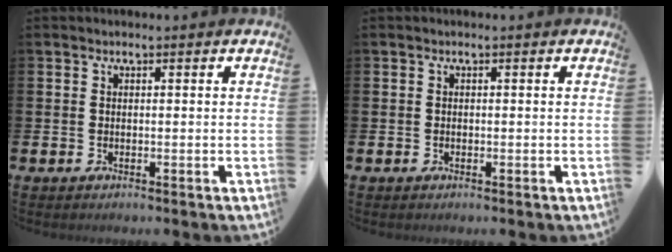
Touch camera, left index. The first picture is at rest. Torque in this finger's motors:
{"motor_torque": [-0.13, -0.13, -0.09, -0.01]}